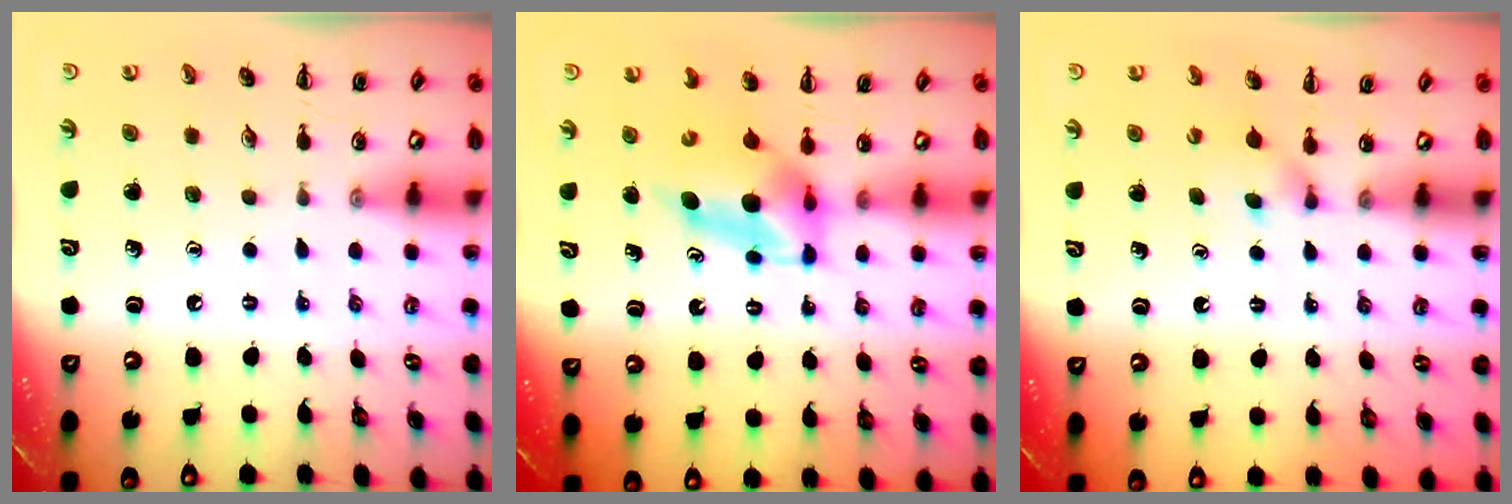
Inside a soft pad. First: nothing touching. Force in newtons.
{"total": 5.4, "press": 5.4, "slide": 0.7}
{"total": 2.5, "press": 2.3, "slide": 1.0}